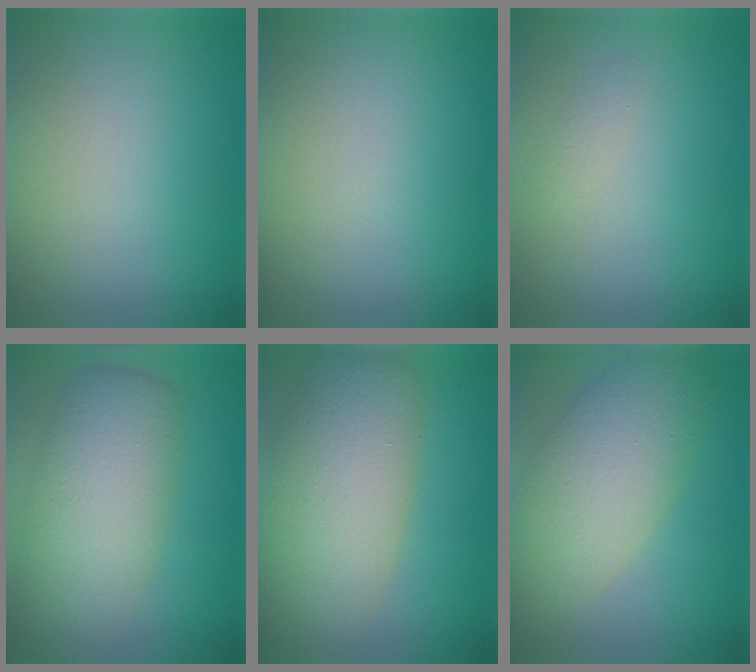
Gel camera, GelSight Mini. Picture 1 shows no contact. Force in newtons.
{"total": 0.0}
{"total": 0.7, "press": 0.7, "slide": 0.1}
{"total": 7.6, "press": 7.6, "slide": 0.3}
{"total": 9.4, "press": 9.4, "slide": 0.7}
{"total": 7.7, "press": 7.7, "slide": 0.4}